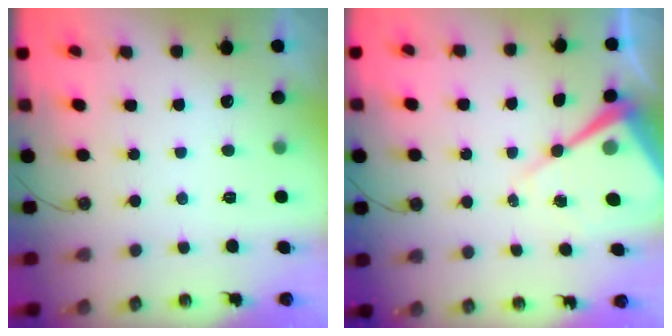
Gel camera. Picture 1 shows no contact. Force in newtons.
{"total": 13.5, "press": 13.5, "slide": 1.0}